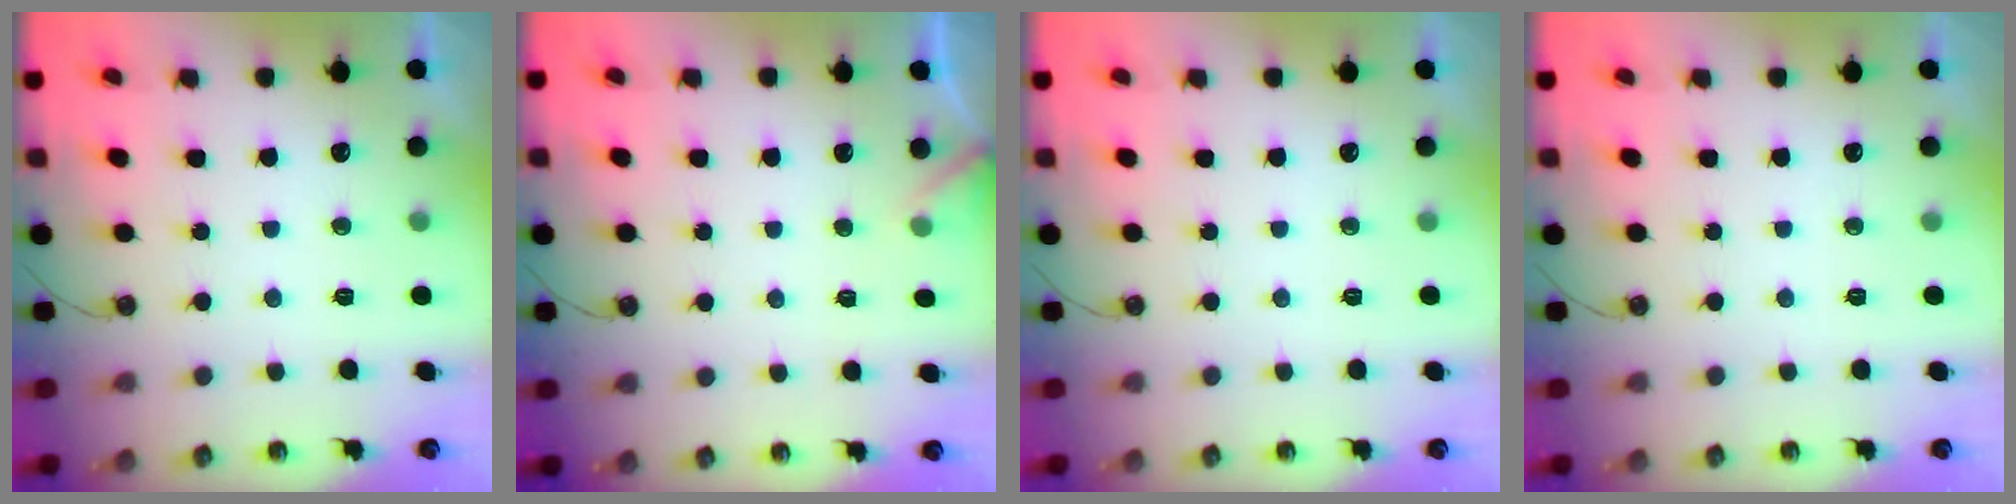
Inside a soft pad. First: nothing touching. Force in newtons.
{"total": 4.1, "press": 4.1, "slide": 0.5}
{"total": 0.0}
{"total": 0.0}